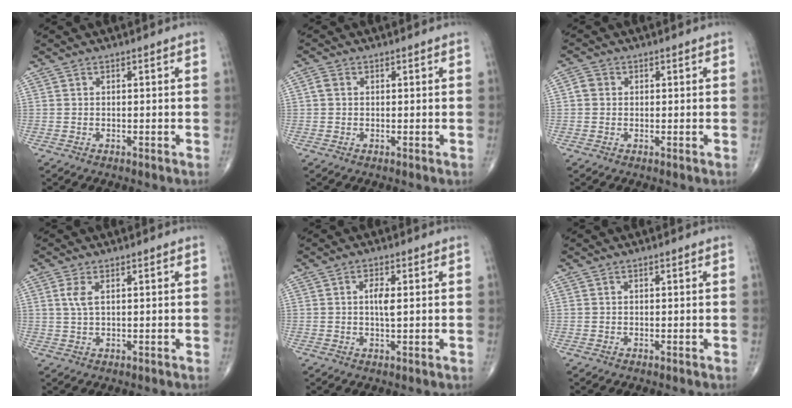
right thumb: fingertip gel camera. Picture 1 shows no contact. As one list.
[{"total": 1.4, "force": [0.1, 1.2, 0.9], "torque": [-0.016, 0.005, 0.001]}, {"total": 2.1, "force": [0.1, 1.9, 0.9], "torque": [-0.010, 0.006, -0.003]}, {"total": 3.0, "force": [1.0, 1.1, 2.6], "torque": [-0.065, 0.004, 0.026]}, {"total": 3.0, "force": [0.4, 0.9, 2.8], "torque": [-0.051, -0.001, 0.005]}, {"total": 0.0}]